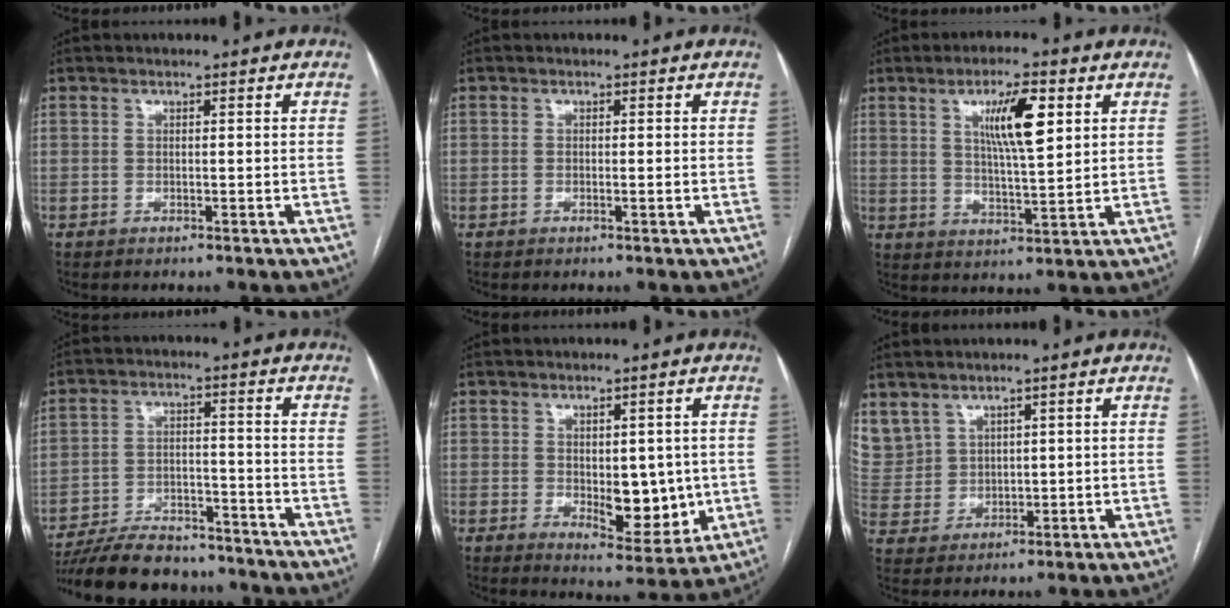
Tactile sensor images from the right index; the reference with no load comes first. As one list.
[{"total": 0.8, "force": [-0.1, 0.2, 0.7], "torque": [-0.013, 0.001, 0.001]}, {"total": 8.9, "force": [3.4, 1.4, 8.1], "torque": [-0.141, 0.002, 0.059]}, {"total": 16.1, "force": [-14.4, 4.4, 5.6], "torque": [-0.105, 0.005, -0.219]}, {"total": 8.3, "force": [-0.6, 4.0, 7.3], "torque": [-0.090, -0.005, 0.009]}, {"total": 10.8, "force": [6.1, 8.5, 2.7], "torque": [-0.101, 0.032, 0.156]}]